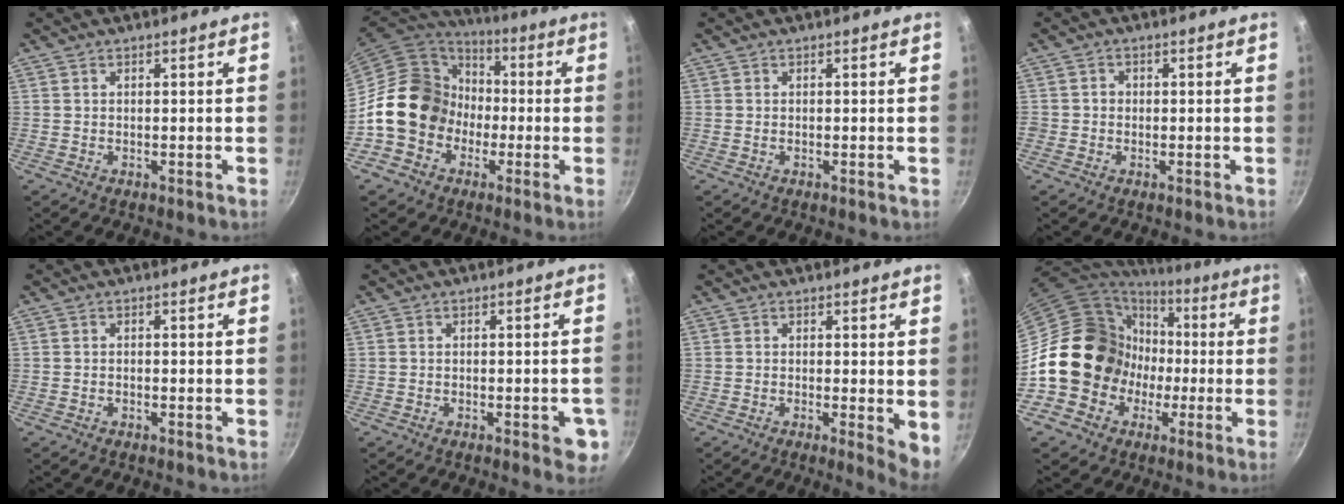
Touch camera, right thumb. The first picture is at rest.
{"total": 16.8, "force": [-2.4, 14.5, 8.1], "torque": [-0.094, 0.053, -0.043]}
{"total": 0.0}
{"total": 1.6, "force": [-0.4, 1.5, 0.4], "torque": [0.000, 0.005, -0.009]}
{"total": 0.6, "force": [-0.5, 0.2, 0.3], "torque": [-0.011, 0.006, -0.012]}
{"total": 5.0, "force": [-2.0, 1.9, 4.1], "torque": [-0.036, 0.004, -0.024]}
{"total": 4.5, "force": [-0.3, 1.2, 4.3], "torque": [-0.051, -0.011, -0.007]}
{"total": 18.9, "force": [-2.6, 16.9, 8.1], "torque": [-0.117, 0.051, -0.033]}